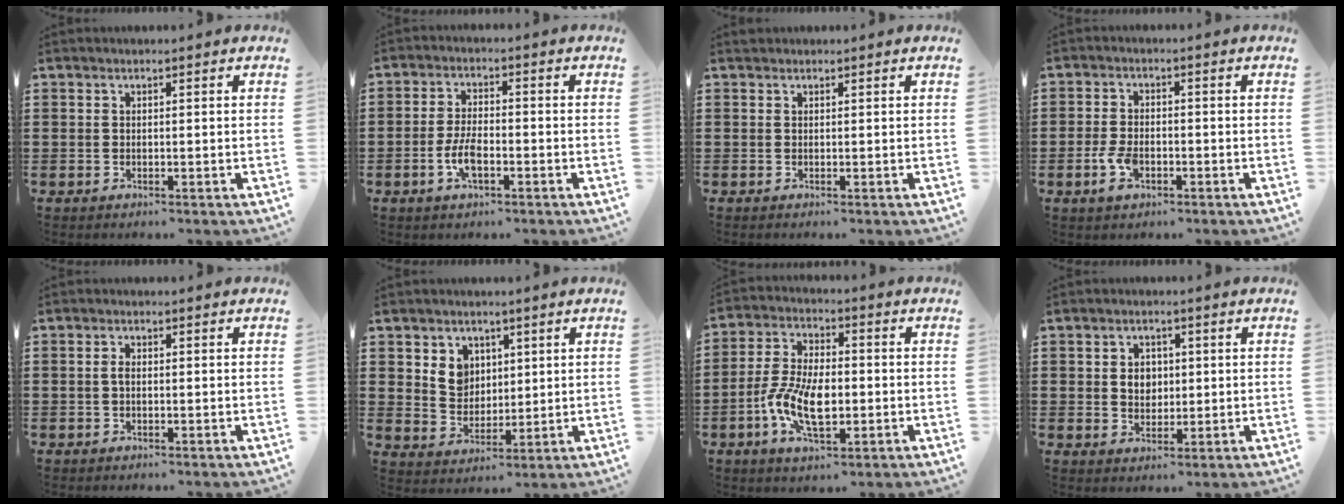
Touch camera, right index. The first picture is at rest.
{"total": 4.8, "force": [-1.7, 1.9, 4.1], "torque": [-0.099, -0.006, -0.036]}
{"total": 0.0}
{"total": 3.8, "force": [-1.5, 1.9, 3.0], "torque": [-0.074, -0.009, -0.032]}
{"total": 1.3, "force": [-0.2, 0.6, 1.1], "torque": [-0.029, -0.002, -0.008]}
{"total": 5.1, "force": [2.3, 4.5, 1.2], "torque": [-0.037, 0.011, 0.041]}
{"total": 9.7, "force": [-2.3, 4.8, 8.1], "torque": [-0.186, -0.003, -0.048]}
{"total": 3.4, "force": [0.4, 2.8, 1.9], "torque": [-0.046, 0.012, 0.004]}